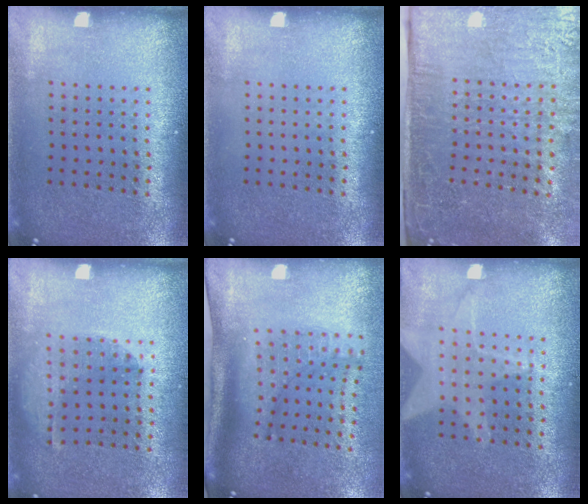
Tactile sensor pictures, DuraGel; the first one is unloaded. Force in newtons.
{"total": 0.0}
{"total": 5.0, "press": 4.1, "slide": 2.8}
{"total": 1.1, "press": 1.0, "slide": 0.2}
{"total": 2.1, "press": 1.5, "slide": 1.4}
{"total": 0.9, "press": 0.9, "slide": 0.0}